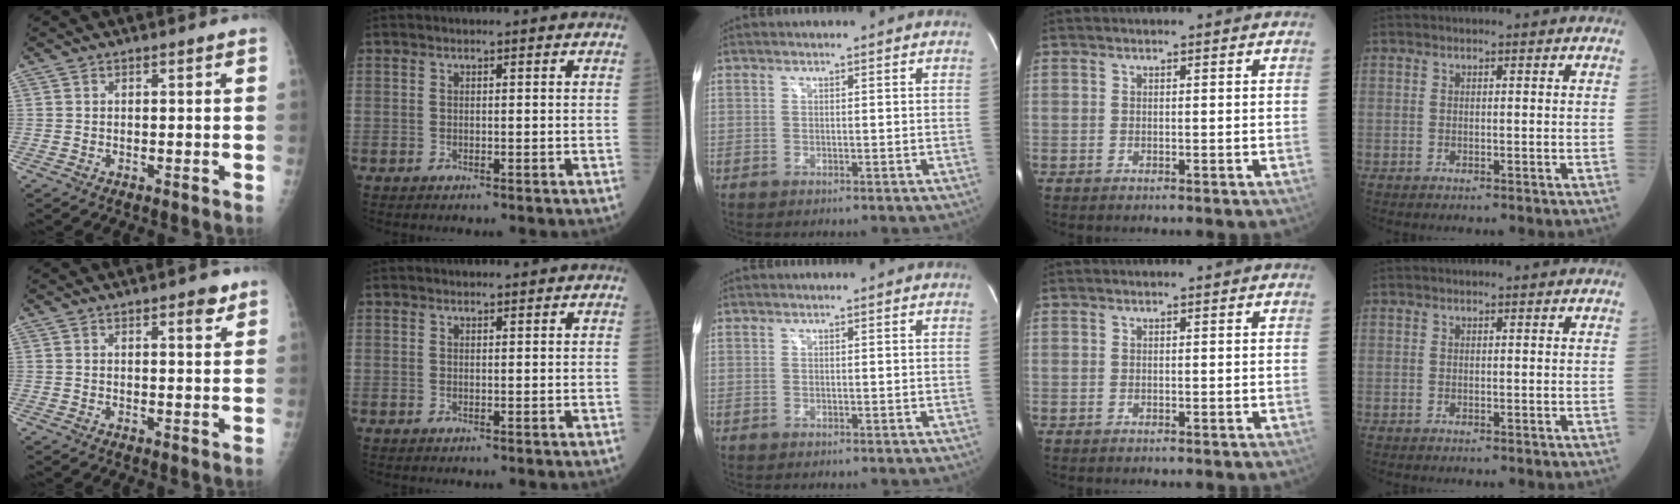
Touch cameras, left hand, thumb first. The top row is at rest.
{"thumb": {"total": 3.3, "force": [2.1, 1.2, 2.2], "torque": [-0.018, -0.011, 0.027]}, "index": {"total": 0.6, "force": [0.6, 0.2, 0.0], "torque": [-0.009, -0.003, 0.009]}}